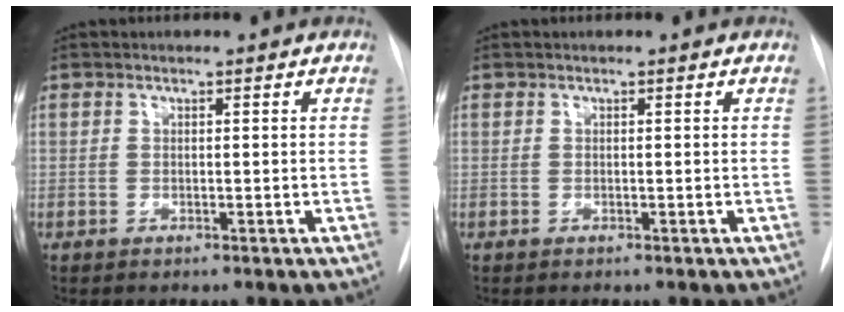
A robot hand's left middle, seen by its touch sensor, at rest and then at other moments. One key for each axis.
{"total": 0.0}